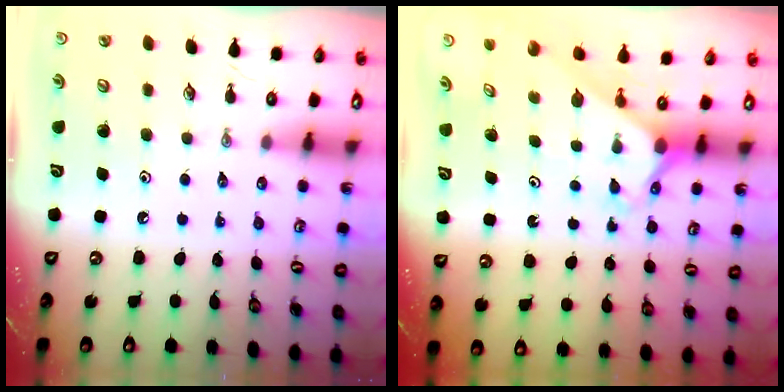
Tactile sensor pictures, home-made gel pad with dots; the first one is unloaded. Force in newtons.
{"total": 2.4, "press": 2.4, "slide": 0.2}